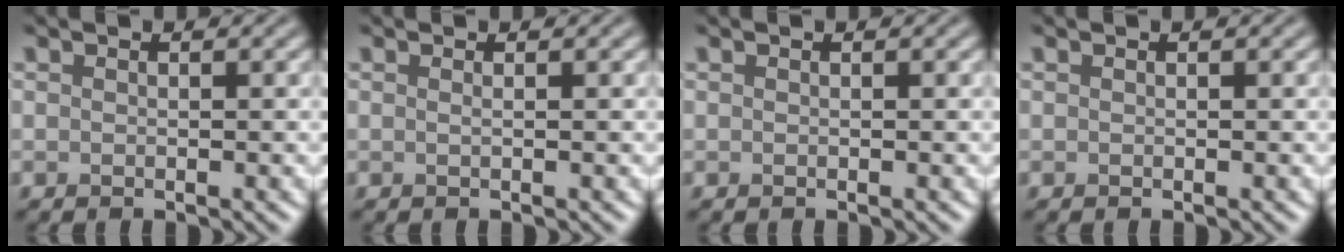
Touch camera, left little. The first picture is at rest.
{"total": 0.5, "force": [0.1, 0.2, 0.5], "torque": [-0.005, 0.002, -0.001]}
{"total": 0.0}
{"total": 0.0}